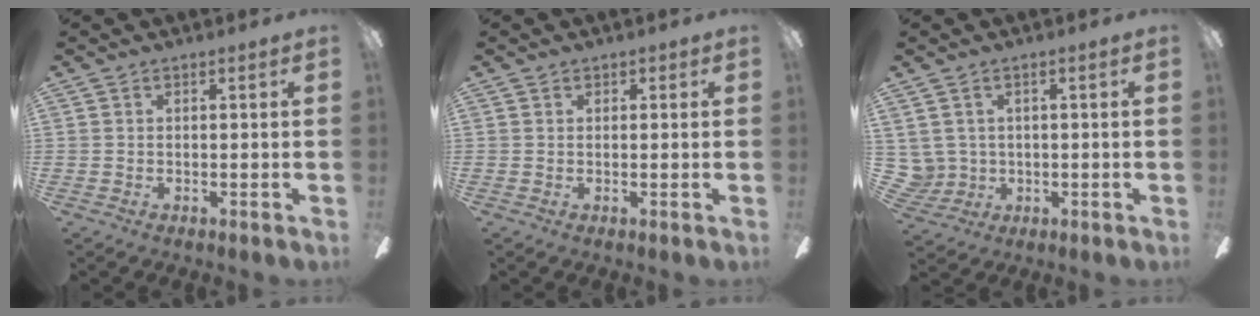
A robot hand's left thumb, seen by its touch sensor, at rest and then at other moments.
{"total": 0.7, "force": [0.4, 0.5, 0.1], "torque": [-0.003, 0.003, 0.007]}
{"total": 4.4, "force": [1.0, 4.2, 0.6], "torque": [-0.041, 0.004, 0.020]}